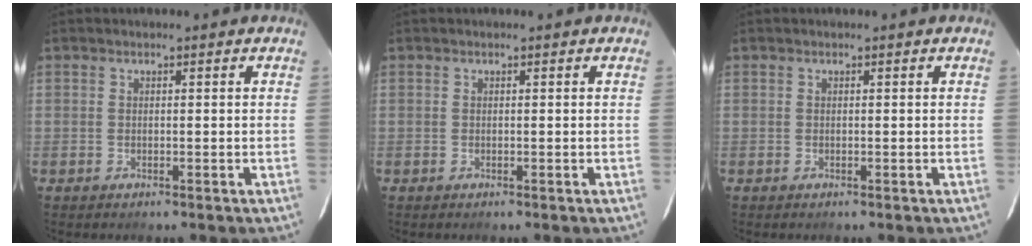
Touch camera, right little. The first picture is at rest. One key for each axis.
{"total": 0.0}
{"total": 0.0}